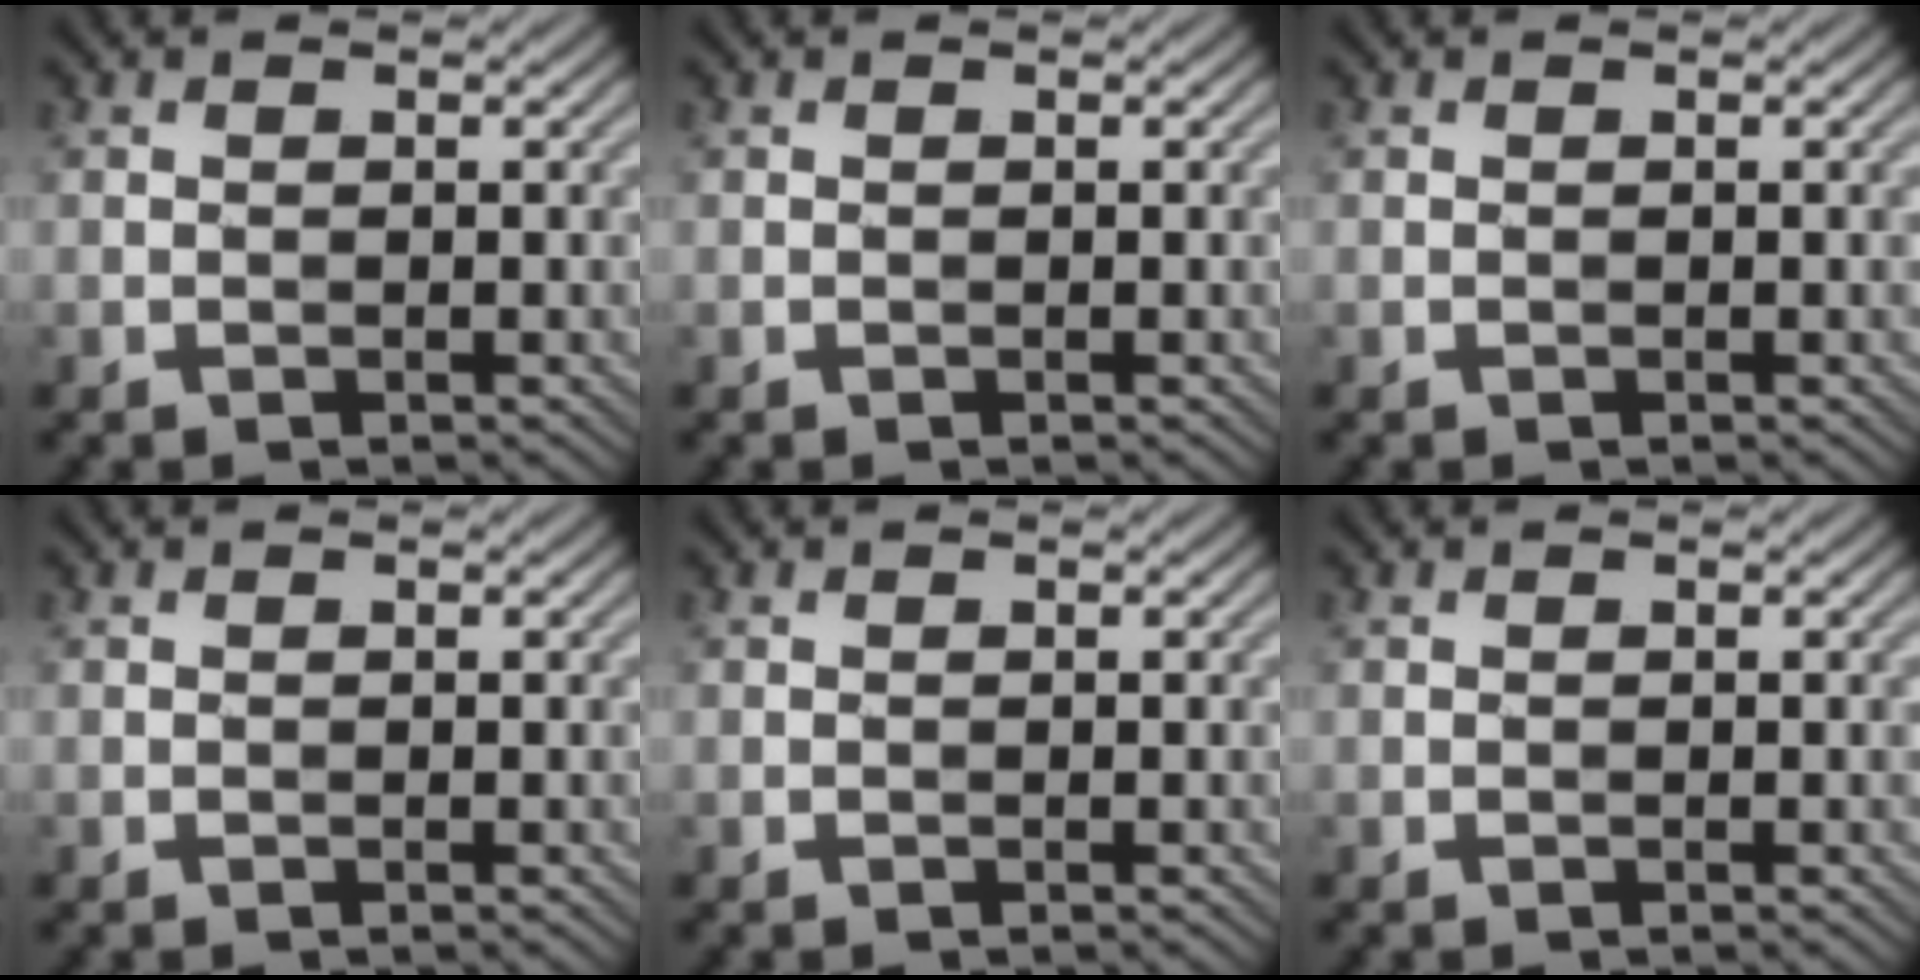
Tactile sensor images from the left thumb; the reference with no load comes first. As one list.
[{"total": 0.0}, {"total": 0.0}, {"total": 0.0}, {"total": 0.0}, {"total": 0.0}]